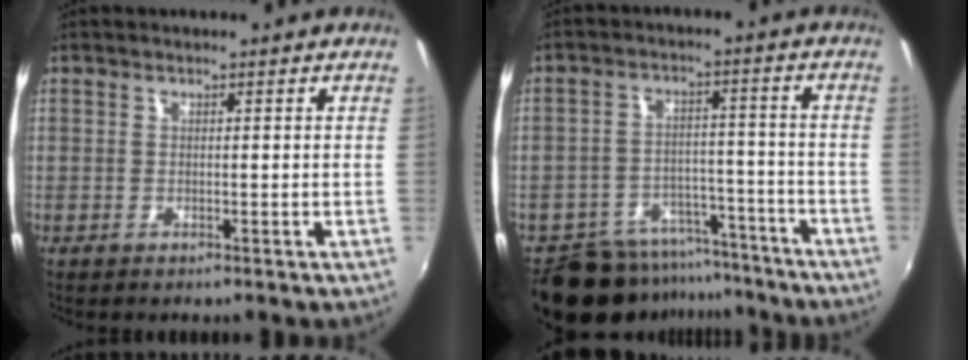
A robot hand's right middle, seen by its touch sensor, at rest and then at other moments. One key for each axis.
{"total": 15.3, "fx": -13.0, "fy": 6.9, "fz": 4.2, "tx": -0.103, "ty": 0.025, "tz": -0.176}